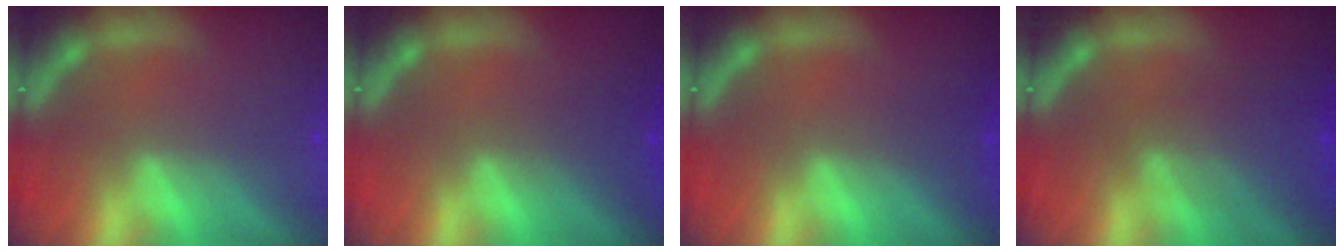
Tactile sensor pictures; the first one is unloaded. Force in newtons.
{"total": 2.0}
{"total": 1.0}
{"total": 5.1}